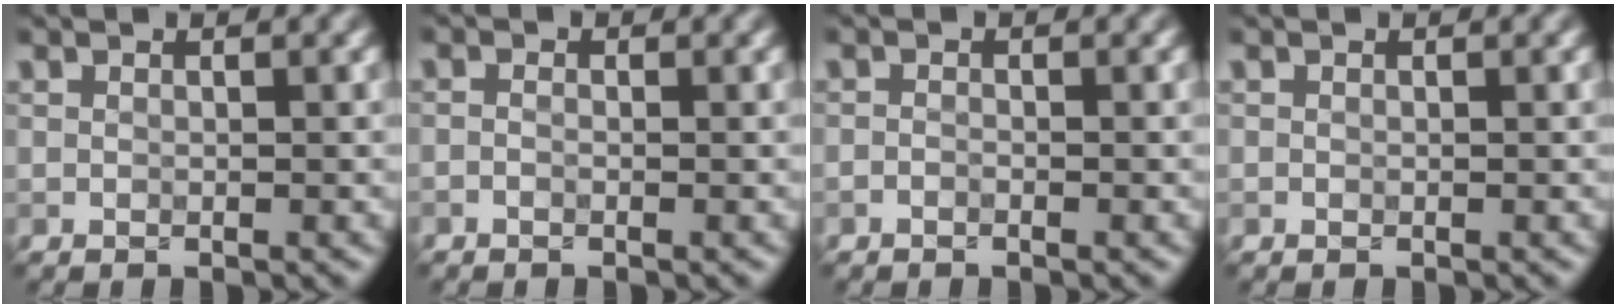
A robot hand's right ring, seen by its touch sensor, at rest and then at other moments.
{"total": 0.5, "force": [-0.3, 0.4, 0.3], "torque": [0.001, -0.001, -0.009]}
{"total": 0.5, "force": [-0.5, 0.1, 0.0], "torque": [0.002, 0.004, -0.005]}
{"total": 0.0}